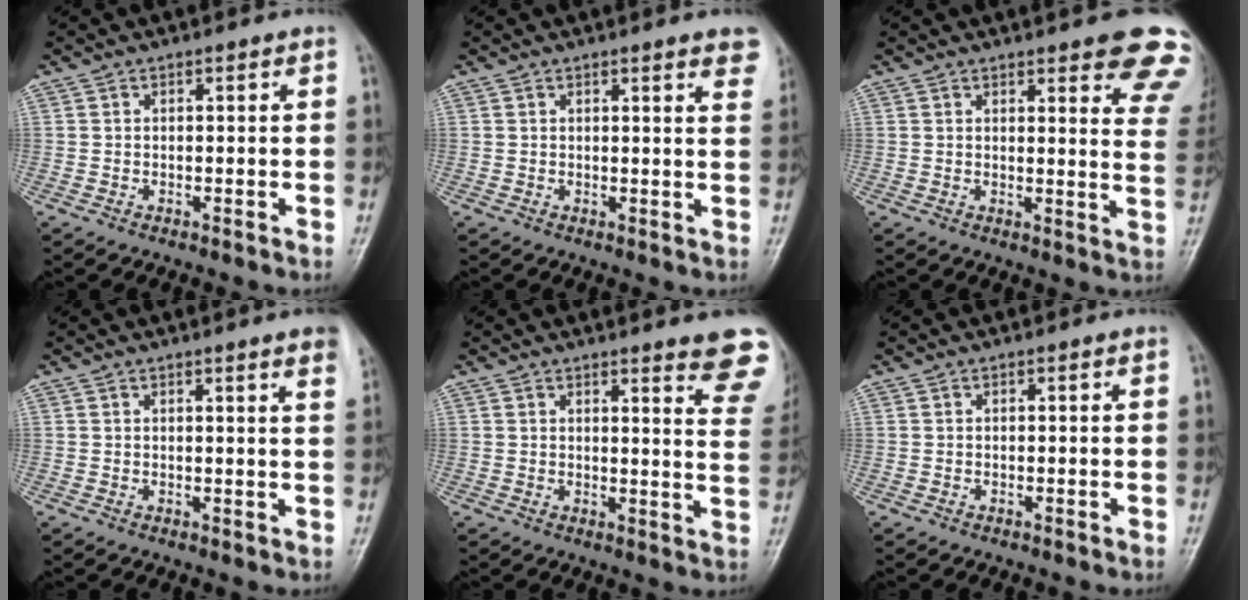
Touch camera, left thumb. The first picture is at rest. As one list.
[{"total": 6.1, "force": [4.2, 1.1, 4.3], "torque": [-0.033, -0.010, 0.038]}, {"total": 14.1, "force": [9.5, 3.6, 9.8], "torque": [-0.084, -0.044, 0.093]}, {"total": 4.9, "force": [3.3, 0.0, 3.6], "torque": [-0.038, -0.007, 0.031]}, {"total": 11.4, "force": [8.9, 1.6, 7.0], "torque": [-0.055, -0.054, 0.084]}, {"total": 0.0}]